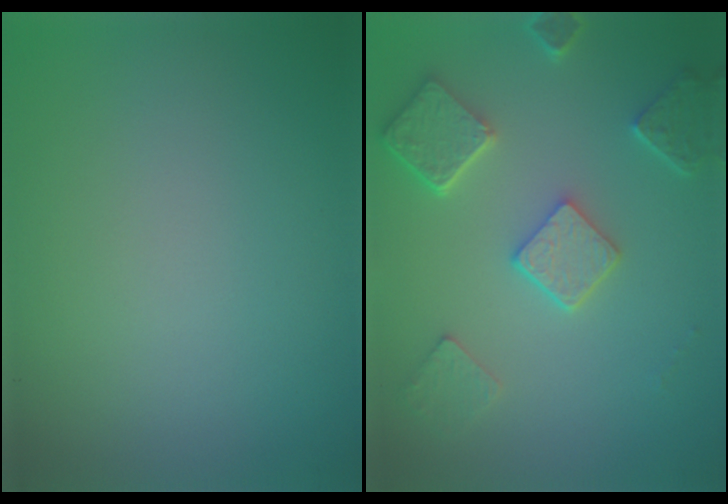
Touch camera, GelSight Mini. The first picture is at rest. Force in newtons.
{"total": 4.9, "press": 4.0, "slide": 2.9}